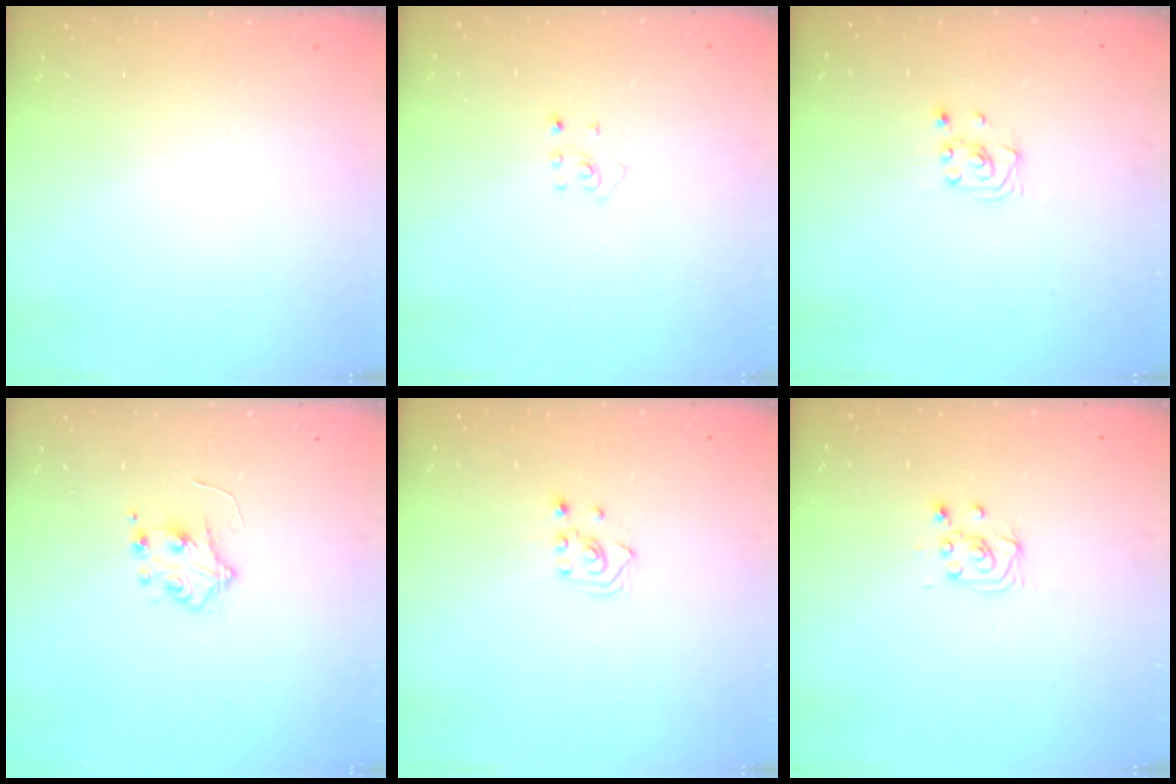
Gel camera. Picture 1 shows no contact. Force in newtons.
{"total": 2.7, "press": 2.6, "slide": 0.6}
{"total": 2.0, "press": 2.0, "slide": 0.1}
{"total": 4.9, "press": 4.8, "slide": 0.5}
{"total": 2.5, "press": 2.3, "slide": 1.0}
{"total": 4.6, "press": 4.6, "slide": 0.5}